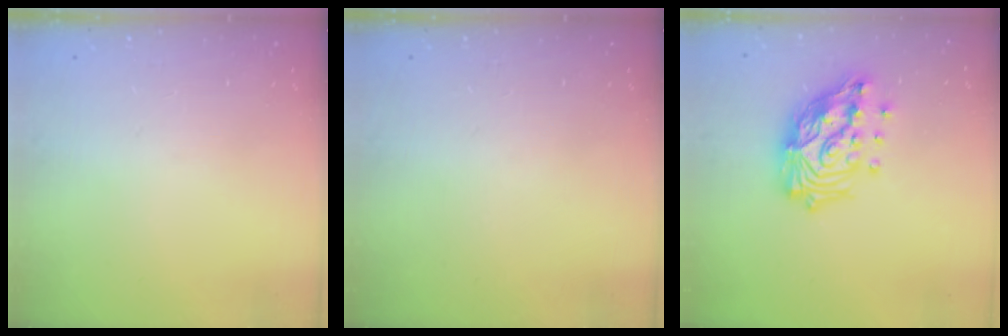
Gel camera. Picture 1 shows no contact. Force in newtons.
{"total": 0.0}
{"total": 18.2, "press": 18.1, "slide": 1.6}